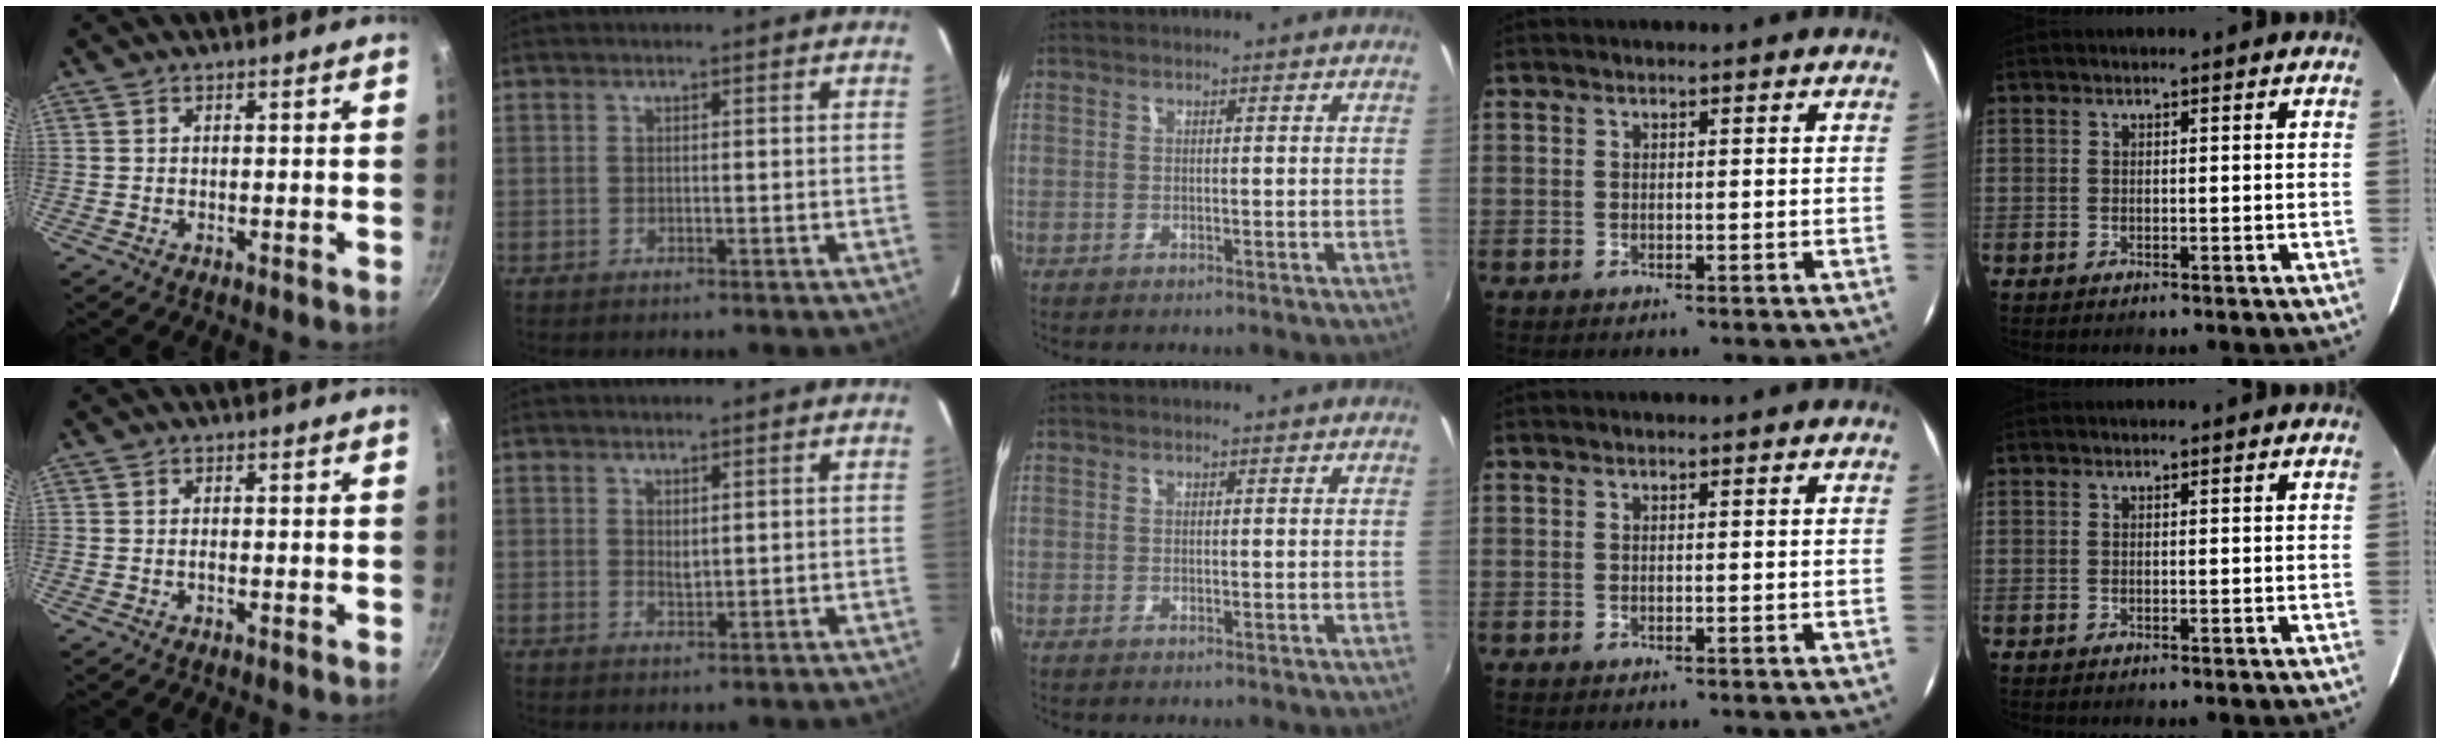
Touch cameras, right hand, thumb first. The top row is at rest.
{"thumb": {"total": 0.7, "force": [-0.3, 0.3, 0.5], "torque": [-0.009, 0.004, -0.007]}, "index": {"total": 1.4, "force": [0.6, 0.8, 1.0], "torque": [-0.017, -0.001, 0.011]}}